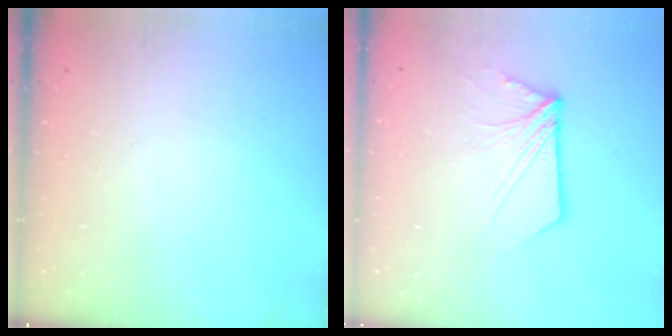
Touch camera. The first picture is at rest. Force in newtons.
{"total": 9.8, "press": 9.7, "slide": 0.9}